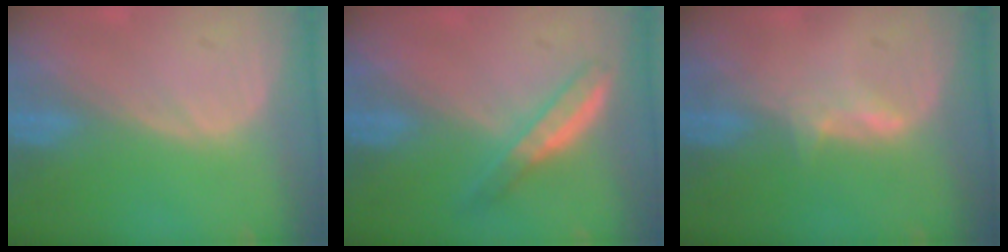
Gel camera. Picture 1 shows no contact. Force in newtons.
{"total": 5.1, "press": 4.6, "slide": 2.2}
{"total": 2.1, "press": 2.0, "slide": 0.4}